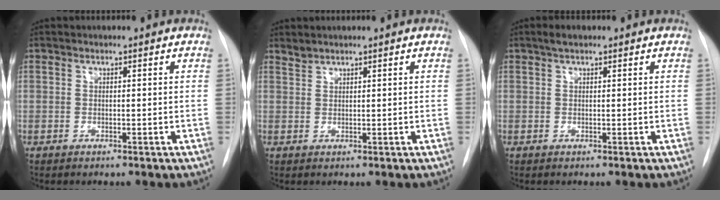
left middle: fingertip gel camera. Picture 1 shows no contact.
{"total": 1.2, "force": [1.2, 0.0, 0.0], "torque": [-0.003, 0.003, 0.027]}
{"total": 1.6, "force": [1.2, 0.5, 1.0], "torque": [-0.022, 0.010, 0.020]}